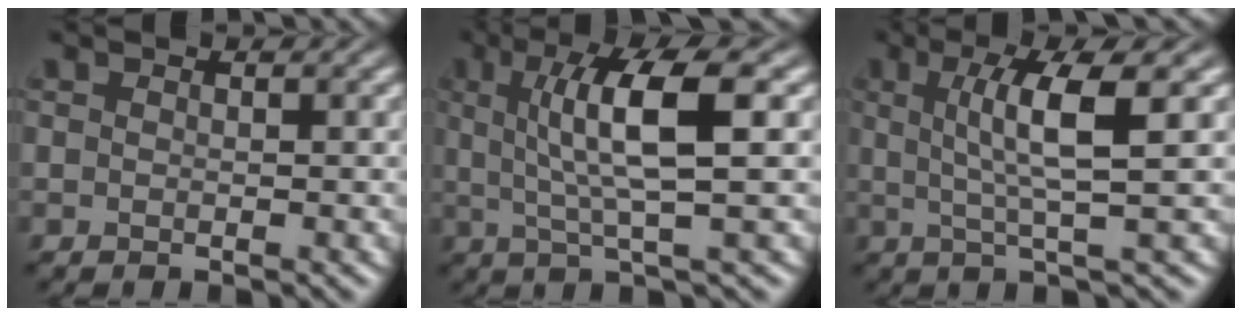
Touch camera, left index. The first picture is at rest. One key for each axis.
{"total": 6.9, "fx": 1.4, "fy": 1.3, "fz": 6.6, "tx": -0.118, "ty": 0.008, "tz": 0.027}
{"total": 5.4, "fx": 1.2, "fy": 0.9, "fz": 5.2, "tx": -0.090, "ty": 0.005, "tz": 0.023}